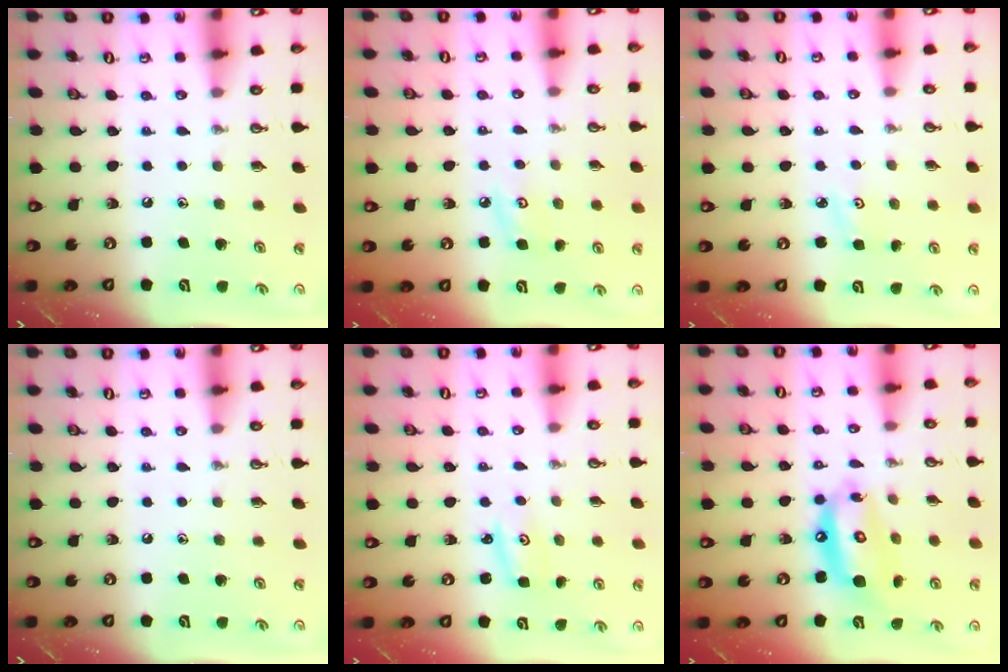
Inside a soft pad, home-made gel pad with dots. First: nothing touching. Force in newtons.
{"total": 5.3, "press": 5.2, "slide": 0.6}
{"total": 2.7, "press": 2.6, "slide": 0.4}
{"total": 0.0}
{"total": 2.7, "press": 2.7, "slide": 0.3}
{"total": 13.9, "press": 13.8, "slide": 2.0}